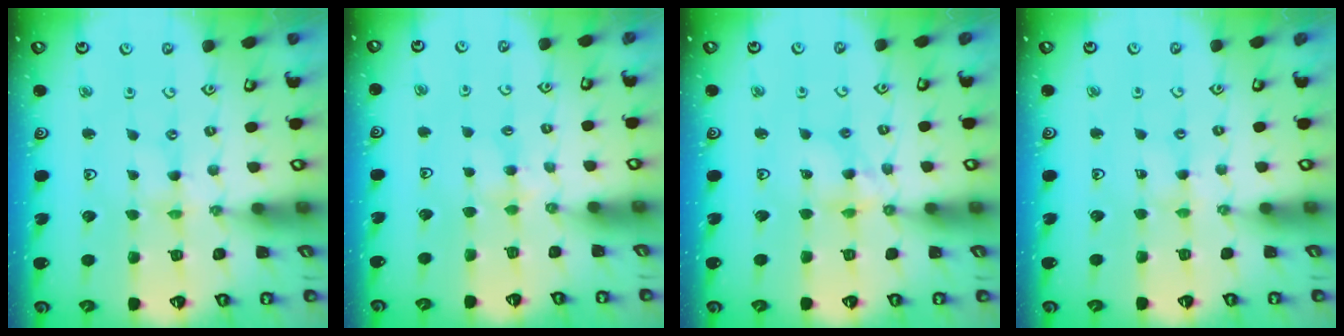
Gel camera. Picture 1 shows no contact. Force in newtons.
{"total": 3.9, "press": 3.9, "slide": 0.3}
{"total": 6.9, "press": 6.9, "slide": 0.5}
{"total": 2.0, "press": 2.0, "slide": 0.3}